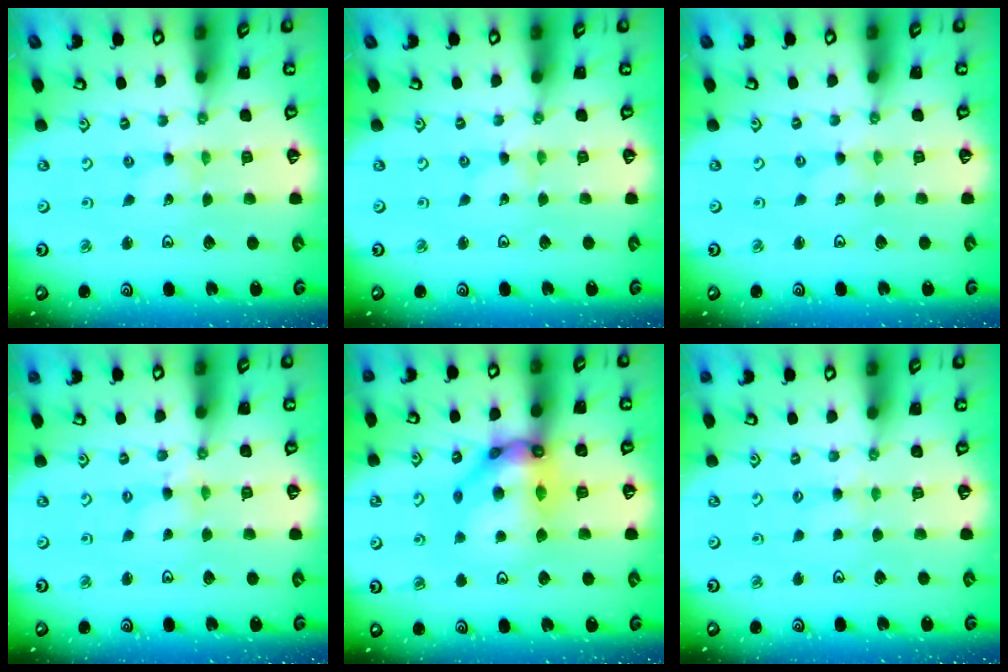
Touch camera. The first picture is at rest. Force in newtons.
{"total": 0.0}
{"total": 0.0}
{"total": 2.0, "press": 2.0, "slide": 0.2}
{"total": 14.9, "press": 14.9, "slide": 1.1}
{"total": 2.6, "press": 2.6, "slide": 0.4}